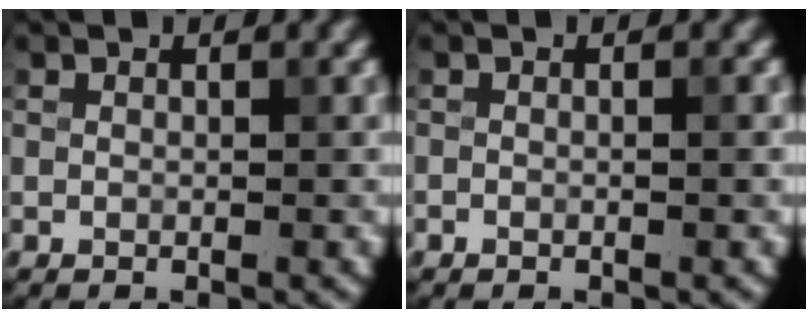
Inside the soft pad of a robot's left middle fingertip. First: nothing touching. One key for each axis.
{"total": 0.5, "fx": -0.2, "fy": 0.1, "fz": 0.5, "tx": -0.010, "ty": -0.002, "tz": -0.005}